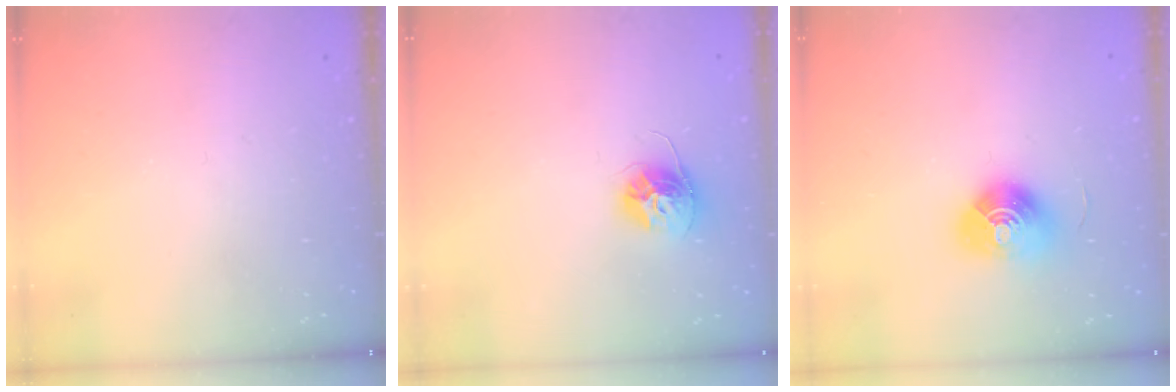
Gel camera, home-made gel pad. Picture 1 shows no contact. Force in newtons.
{"total": 11.3, "press": 11.2, "slide": 0.8}
{"total": 10.4, "press": 10.4, "slide": 0.3}